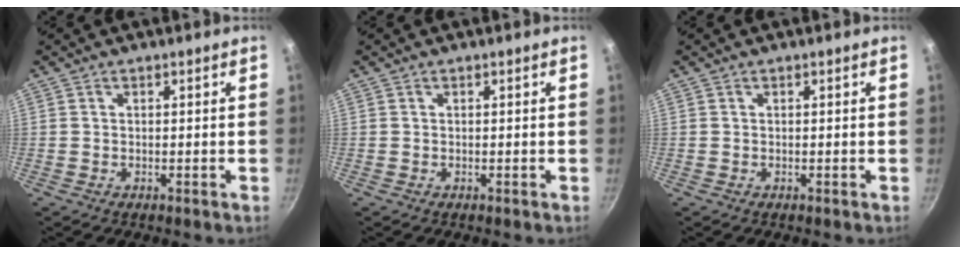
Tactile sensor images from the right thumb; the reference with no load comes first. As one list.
[{"total": 0.0}, {"total": 0.0}]